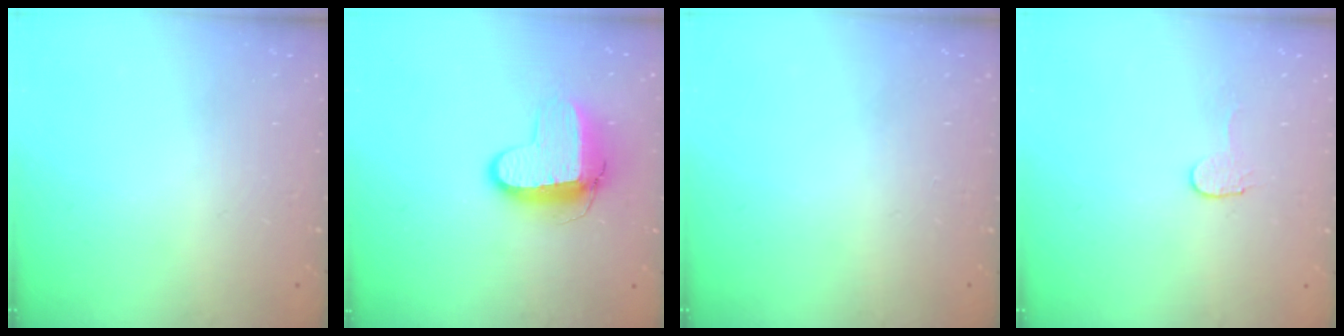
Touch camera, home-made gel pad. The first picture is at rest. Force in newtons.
{"total": 10.3, "press": 10.2, "slide": 1.0}
{"total": 0.0}
{"total": 2.9, "press": 2.9, "slide": 0.3}